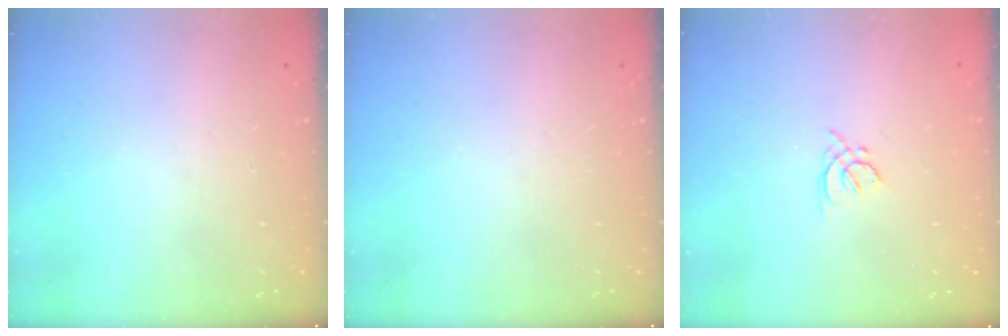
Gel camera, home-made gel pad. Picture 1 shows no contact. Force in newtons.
{"total": 0.0}
{"total": 1.8, "press": 1.7, "slide": 0.5}